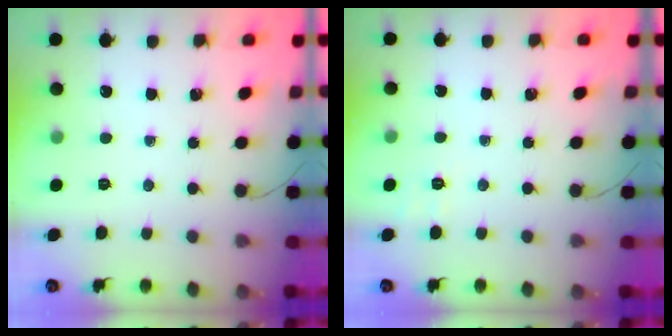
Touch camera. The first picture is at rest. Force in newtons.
{"total": 1.9, "press": 1.0, "slide": 1.6}